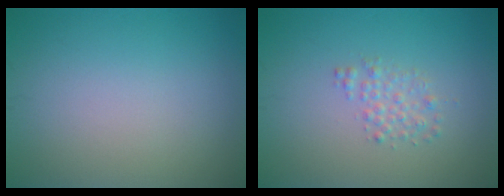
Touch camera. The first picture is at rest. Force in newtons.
{"total": 1.6, "press": 1.6, "slide": 0.0}